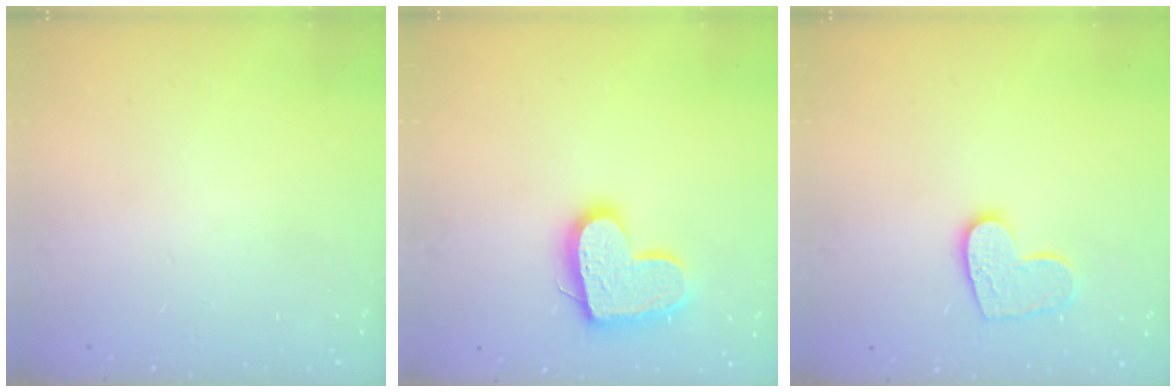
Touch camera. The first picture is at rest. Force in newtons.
{"total": 15.1, "press": 15.0, "slide": 1.0}
{"total": 11.3, "press": 11.2, "slide": 0.7}